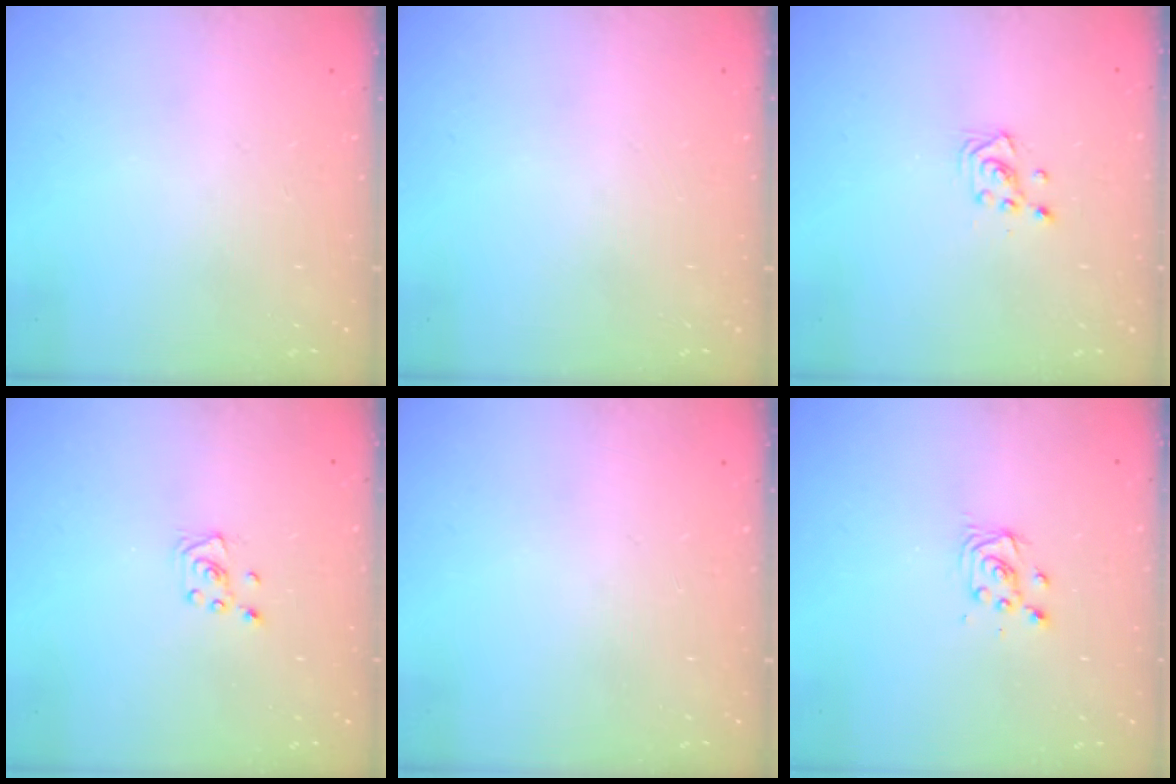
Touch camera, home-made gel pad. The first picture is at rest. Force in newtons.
{"total": 0.0}
{"total": 3.0, "press": 3.0, "slide": 0.3}
{"total": 3.0, "press": 2.9, "slide": 0.3}
{"total": 0.0}
{"total": 3.8, "press": 3.7, "slide": 0.5}